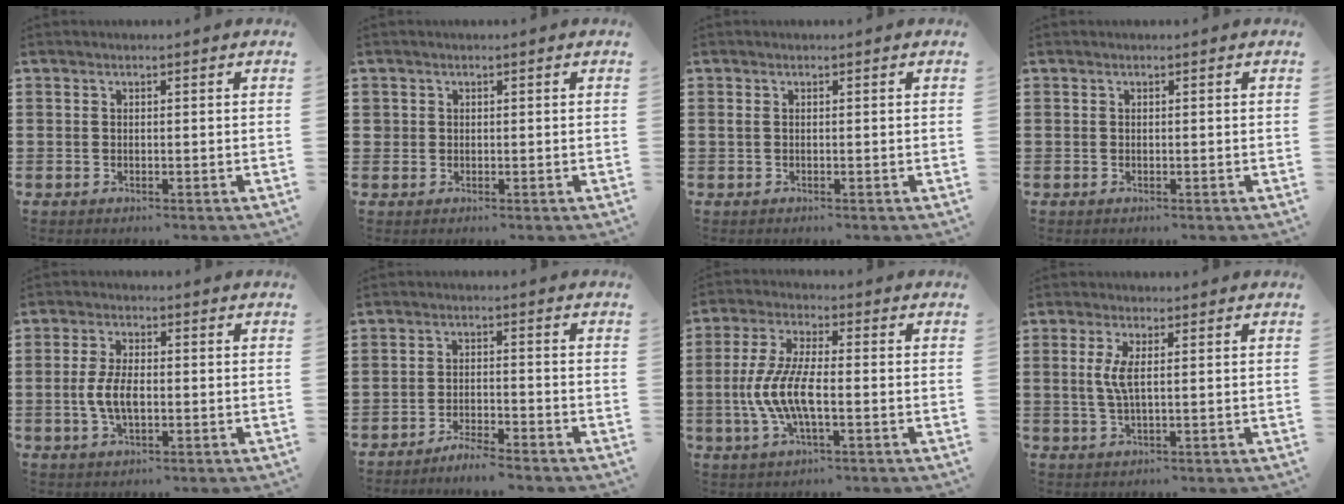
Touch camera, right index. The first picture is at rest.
{"total": 1.1, "force": [0.4, 1.1, 0.1], "torque": [-0.004, 0.005, 0.007]}
{"total": 0.6, "force": [0.0, 0.4, 0.4], "torque": [-0.010, 0.002, -0.001]}
{"total": 0.0}
{"total": 5.3, "force": [-0.7, 2.4, 4.7], "torque": [-0.106, -0.002, -0.018]}
{"total": 3.2, "force": [-3.1, -0.2, 0.4], "torque": [-0.012, 0.002, -0.064]}
{"total": 8.0, "force": [-2.1, 2.5, 7.3], "torque": [-0.172, -0.015, -0.048]}
{"total": 3.5, "force": [0.6, 0.5, 3.4], "torque": [-0.081, -0.007, 0.003]}